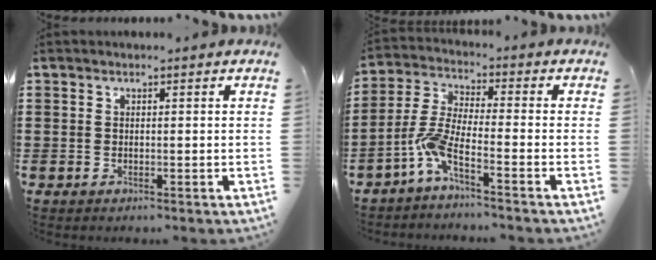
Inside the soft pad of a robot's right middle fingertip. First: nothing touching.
{"total": 6.0, "force": [-3.6, 1.0, 4.7], "torque": [-0.125, -0.018, -0.077]}